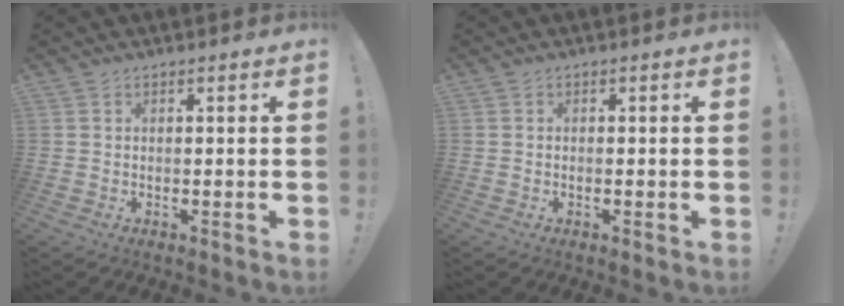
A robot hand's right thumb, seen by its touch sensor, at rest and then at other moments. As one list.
[{"total": 0.6, "force": [-0.4, 0.1, 0.5], "torque": [-0.015, 0.002, -0.006]}]